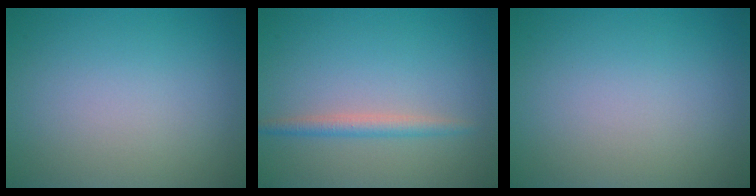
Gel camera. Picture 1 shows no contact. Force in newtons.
{"total": 1.8, "press": 1.8, "slide": 0.1}
{"total": 0.0}